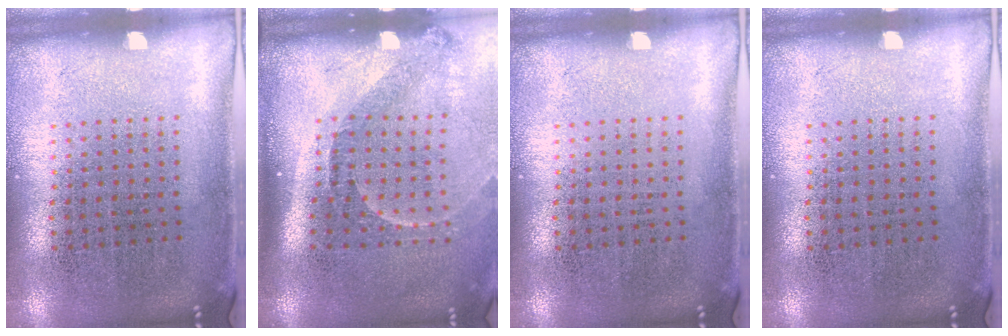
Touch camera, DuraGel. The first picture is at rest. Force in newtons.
{"total": 2.2, "press": 1.5, "slide": 1.6}
{"total": 0.0}
{"total": 0.0}